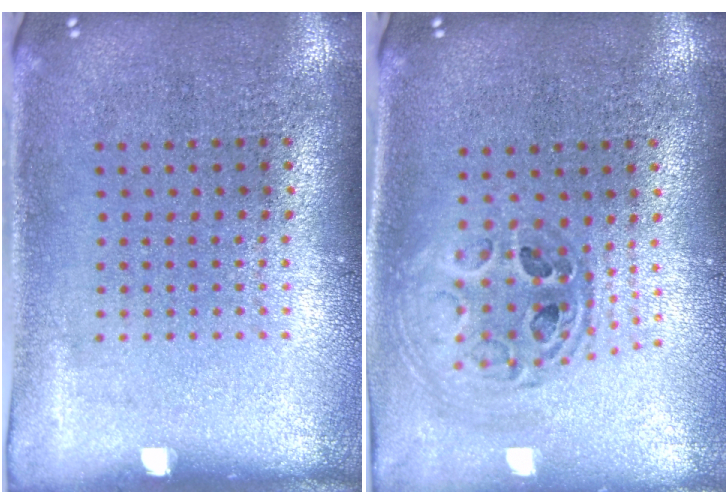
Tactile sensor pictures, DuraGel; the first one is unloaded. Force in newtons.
{"total": 0.9, "press": 0.9, "slide": 0.2}